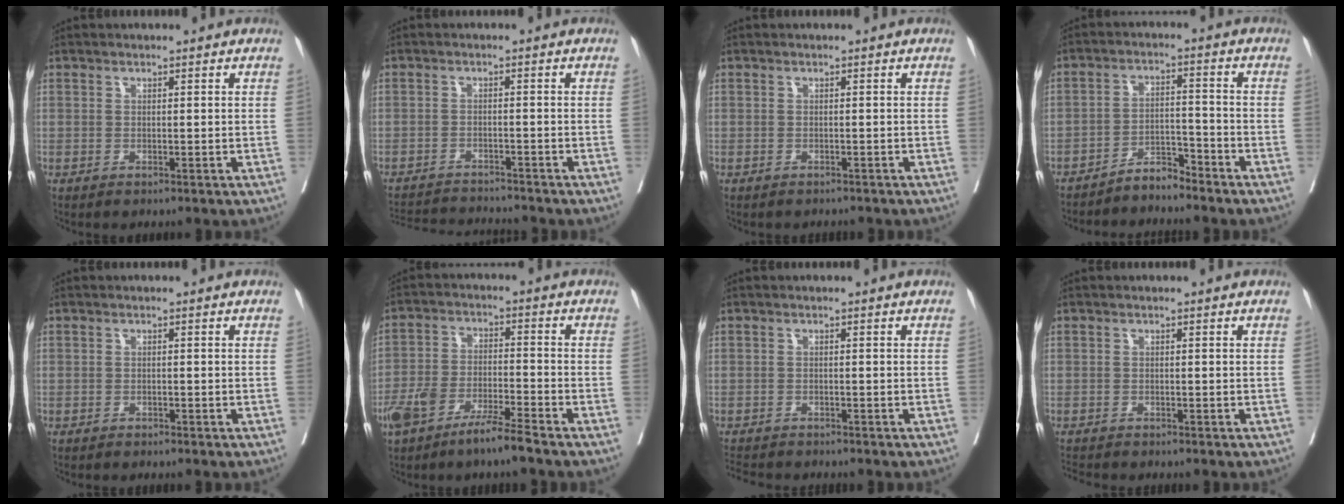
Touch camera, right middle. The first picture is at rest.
{"total": 8.3, "force": [-8.2, -0.2, 1.3], "torque": [-0.018, -0.004, -0.129]}
{"total": 2.3, "force": [-2.1, 1.1, 0.1], "torque": [-0.005, 0.001, -0.031]}
{"total": 3.9, "force": [-3.8, 0.5, 0.7], "torque": [-0.006, -0.005, -0.070]}
{"total": 0.7, "force": [-0.7, 0.2, 0.1], "torque": [-0.007, -0.001, -0.012]}
{"total": 7.7, "force": [-5.6, 0.8, 5.2], "torque": [-0.111, 0.000, -0.108]}
{"total": 5.3, "force": [-5.1, 1.0, 1.5], "torque": [-0.020, -0.010, -0.081]}
{"total": 2.7, "force": [-2.6, 0.3, 0.5], "torque": [-0.007, -0.010, -0.044]}